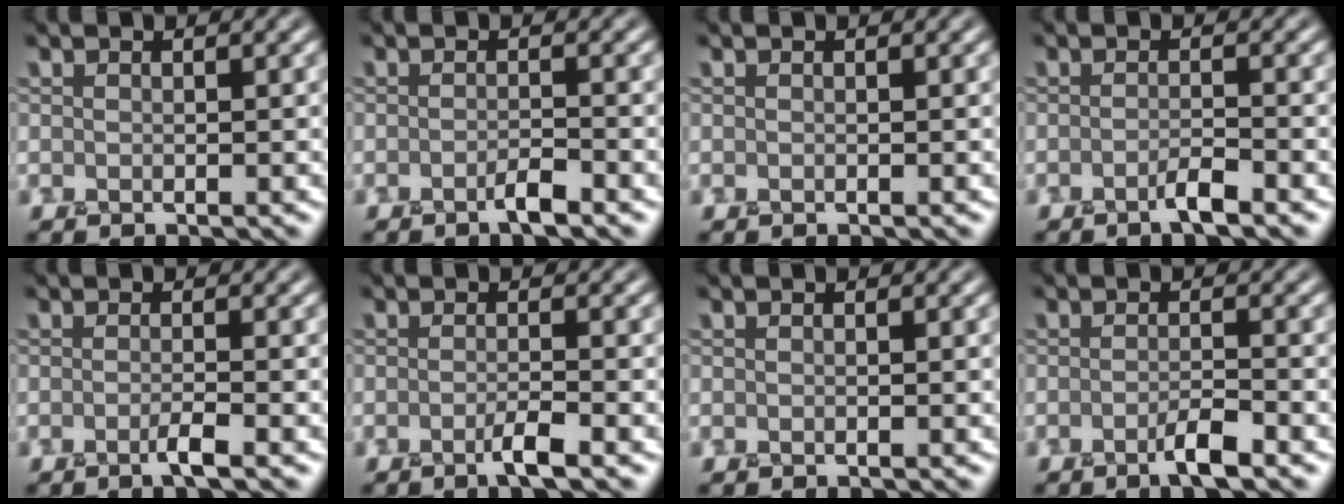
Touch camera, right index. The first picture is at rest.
{"total": 1.4, "force": [-0.9, 0.2, 1.1], "torque": [-0.013, 0.007, -0.022]}
{"total": 0.0}
{"total": 1.5, "force": [-0.9, 0.2, 1.1], "torque": [-0.014, 0.009, -0.024]}
{"total": 1.4, "force": [-0.5, 0.3, 1.3], "torque": [-0.016, 0.005, -0.017]}
{"total": 1.8, "force": [-0.8, 0.3, 1.6], "torque": [-0.020, 0.007, -0.020]}
{"total": 0.0}
{"total": 1.9, "force": [-1.1, 0.3, 1.6], "torque": [-0.022, 0.008, -0.026]}